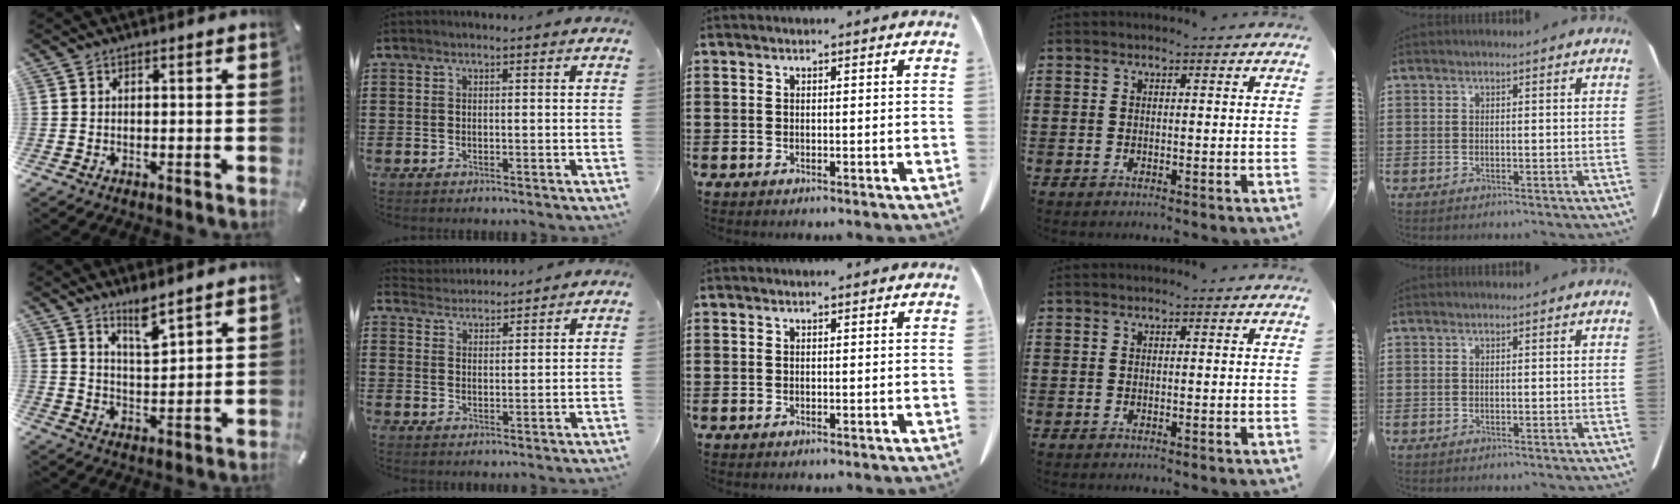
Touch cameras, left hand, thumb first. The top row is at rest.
{"thumb": {"total": 6.2, "force": [5.4, 1.1, 2.8], "torque": [-0.047, -0.038, 0.095]}, "index": {"total": 3.3, "force": [3.2, 0.3, -0.6], "torque": [-0.002, -0.011, 0.060]}}